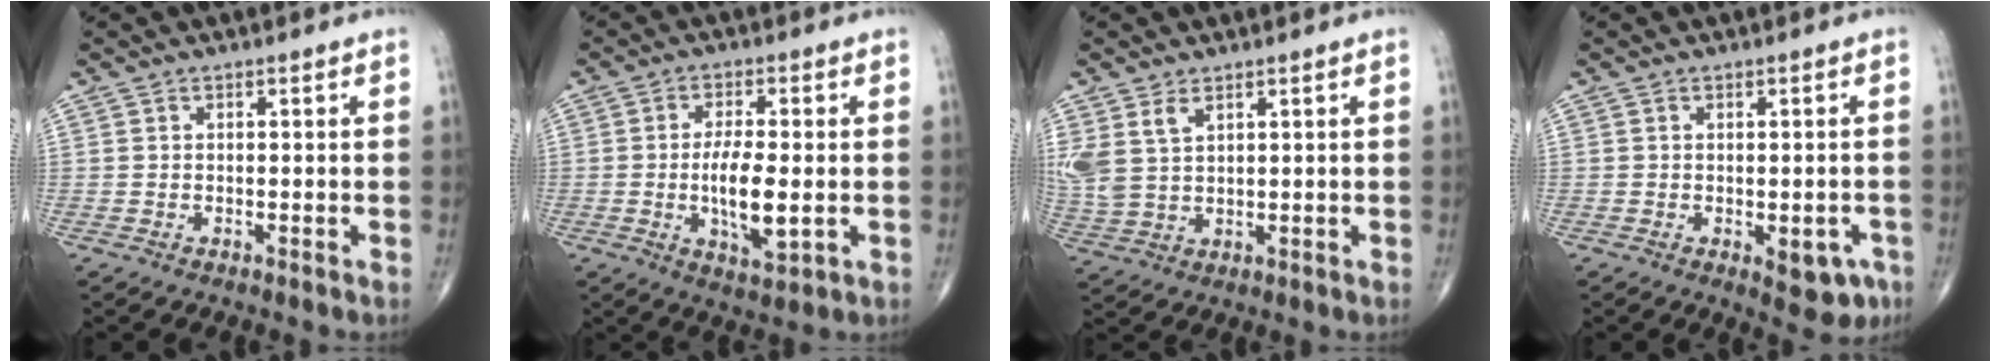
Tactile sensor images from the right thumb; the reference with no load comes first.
{"total": 9.0, "force": [-1.1, 3.2, 8.4], "torque": [-0.148, -0.011, -0.015]}
{"total": 6.3, "force": [3.0, 3.6, 4.3], "torque": [-0.099, -0.004, 0.073]}
{"total": 5.9, "force": [-2.2, 3.0, 4.5], "torque": [-0.034, 0.005, -0.019]}